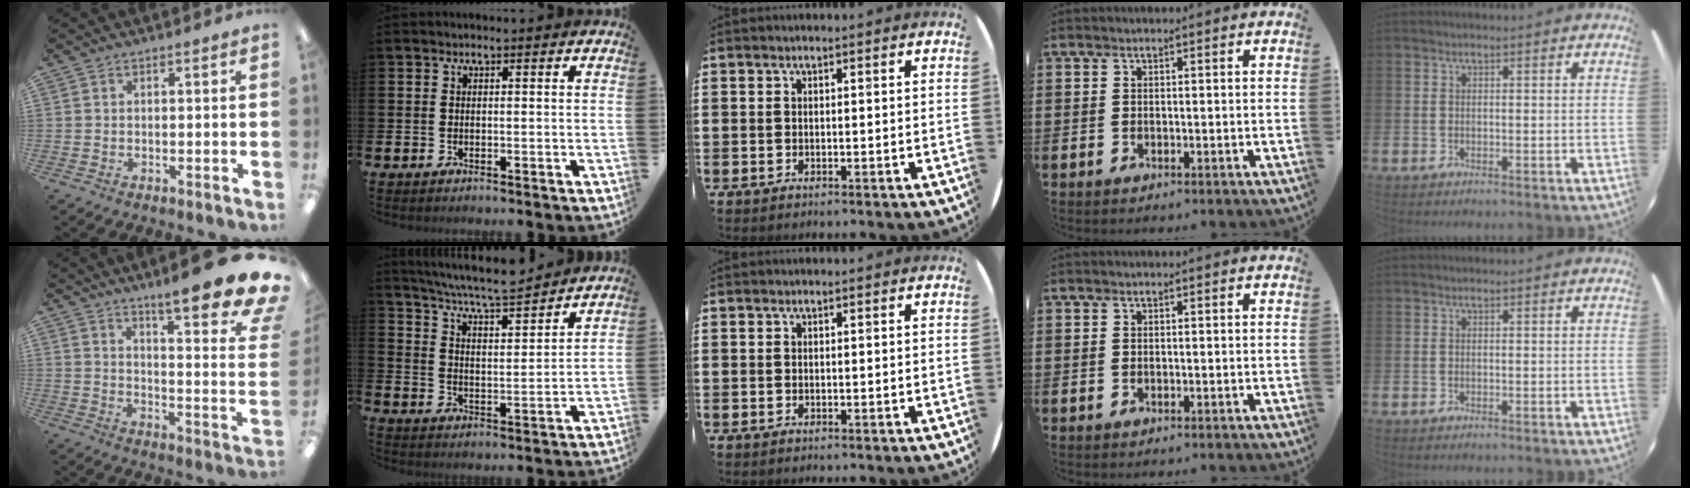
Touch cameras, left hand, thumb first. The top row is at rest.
{"thumb": {"total": 14.3, "force": [10.8, 1.9, 9.2], "torque": [-0.133, -0.096, 0.171]}, "index": {"total": 6.9, "force": [6.6, 0.2, 1.9], "torque": [-0.067, -0.048, 0.115]}}